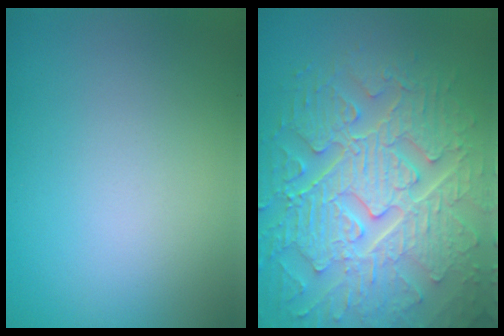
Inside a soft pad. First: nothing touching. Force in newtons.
{"total": 9.4, "press": 6.9, "slide": 6.4}